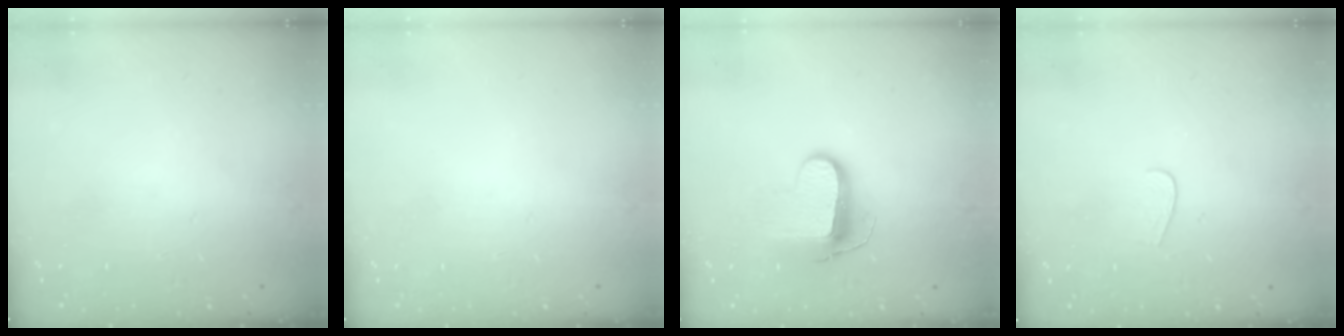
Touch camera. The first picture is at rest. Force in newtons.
{"total": 0.0}
{"total": 10.0, "press": 10.0, "slide": 0.2}
{"total": 4.0, "press": 4.0, "slide": 0.4}